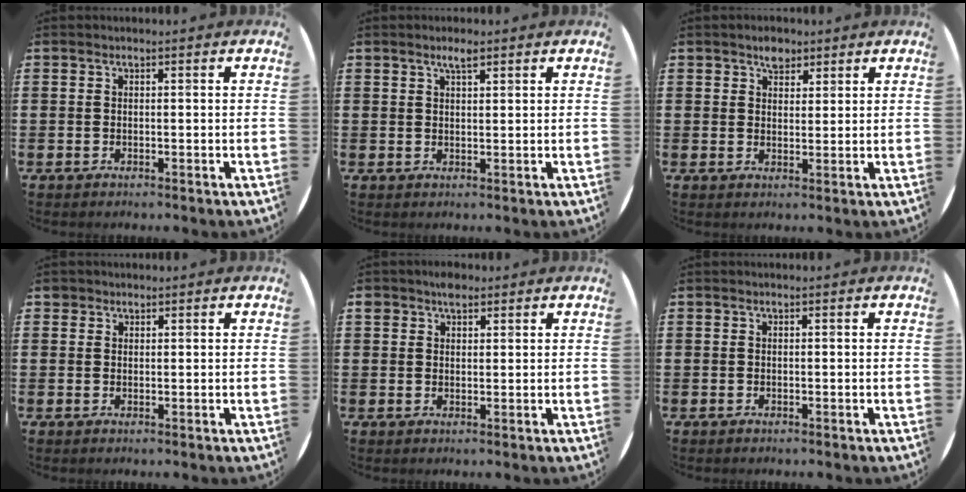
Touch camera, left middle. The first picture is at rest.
{"total": 2.1, "force": [1.7, 0.4, 1.2], "torque": [-0.025, 0.005, 0.029]}
{"total": 2.6, "force": [2.1, 1.5, 0.7], "torque": [0.002, -0.003, 0.036]}
{"total": 1.1, "force": [1.0, 0.6, 0.0], "torque": [-0.001, 0.003, 0.019]}
{"total": 2.5, "force": [2.0, 1.4, 0.6], "torque": [-0.005, 0.003, 0.036]}
{"total": 0.0}